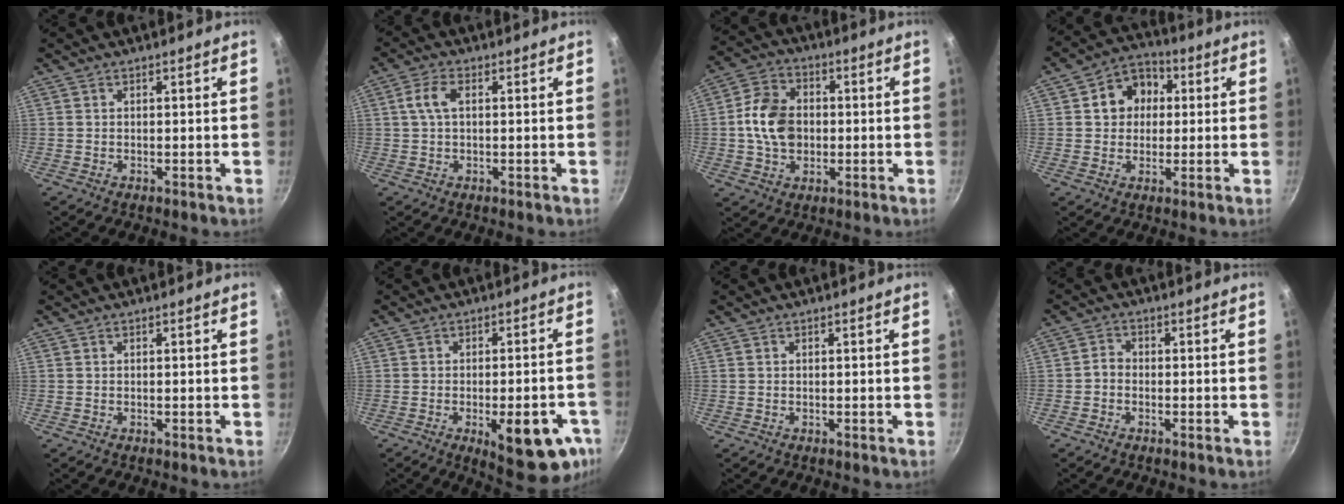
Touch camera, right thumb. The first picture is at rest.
{"total": 4.3, "force": [0.9, 1.9, 3.8], "torque": [-0.085, 0.012, 0.015]}
{"total": 10.9, "force": [-0.1, 8.3, 7.2], "torque": [-0.112, 0.017, -0.011]}
{"total": 9.2, "force": [1.7, 7.8, 4.5], "torque": [-0.027, 0.014, 0.013]}
{"total": 0.0}
{"total": 15.0, "force": [-5.8, 5.9, 12.6], "torque": [-0.122, 0.009, -0.067]}
{"total": 0.0}
{"total": 2.0, "force": [-0.8, 1.5, 1.0], "torque": [-0.019, 0.016, -0.022]}